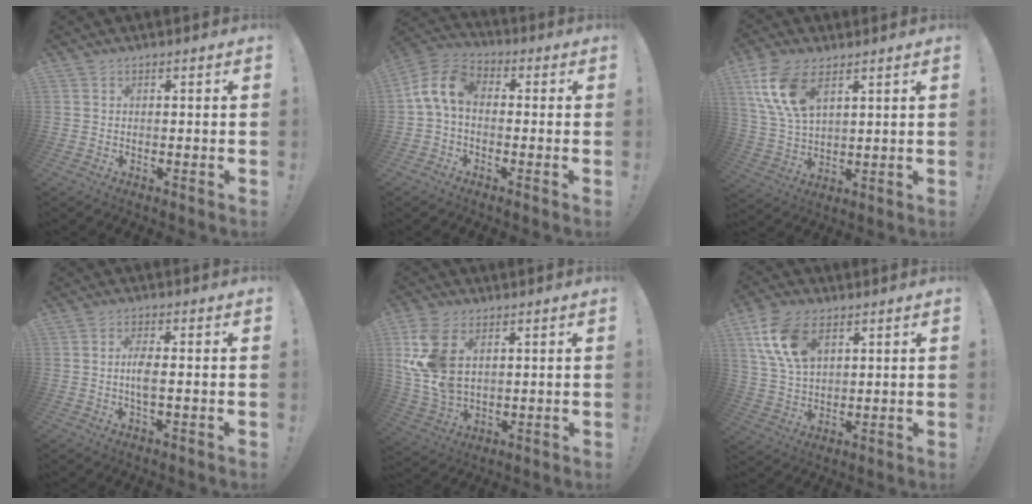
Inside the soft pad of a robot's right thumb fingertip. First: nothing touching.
{"total": 10.2, "force": [0.3, 6.2, 8.1], "torque": [-0.169, 0.019, 0.010]}
{"total": 13.2, "force": [6.5, 7.1, 9.0], "torque": [-0.186, -0.018, 0.123]}
{"total": 4.3, "force": [-0.1, 0.9, 4.2], "torque": [-0.092, -0.005, -0.008]}
{"total": 14.1, "force": [4.3, 8.9, 10.1], "torque": [-0.194, -0.019, 0.084]}
{"total": 14.3, "force": [6.4, 8.9, 9.1], "torque": [-0.166, -0.015, 0.124]}